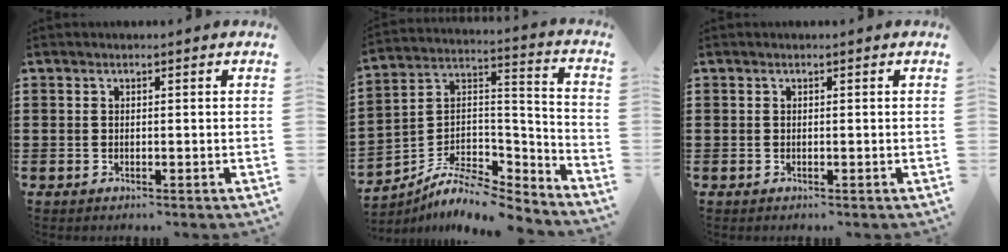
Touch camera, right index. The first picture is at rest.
{"total": 8.2, "force": [-6.7, 3.4, 3.5], "torque": [-0.069, 0.010, -0.130]}
{"total": 0.0}